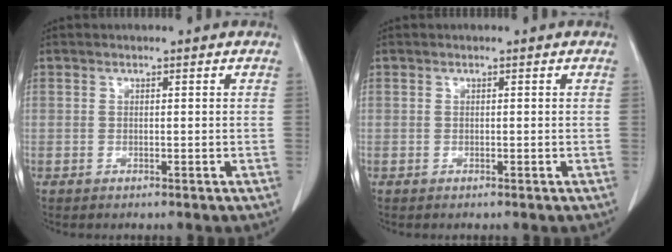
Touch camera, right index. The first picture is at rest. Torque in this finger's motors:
{"motor_torque": [0.00, 0.04, -0.02, -0.01]}